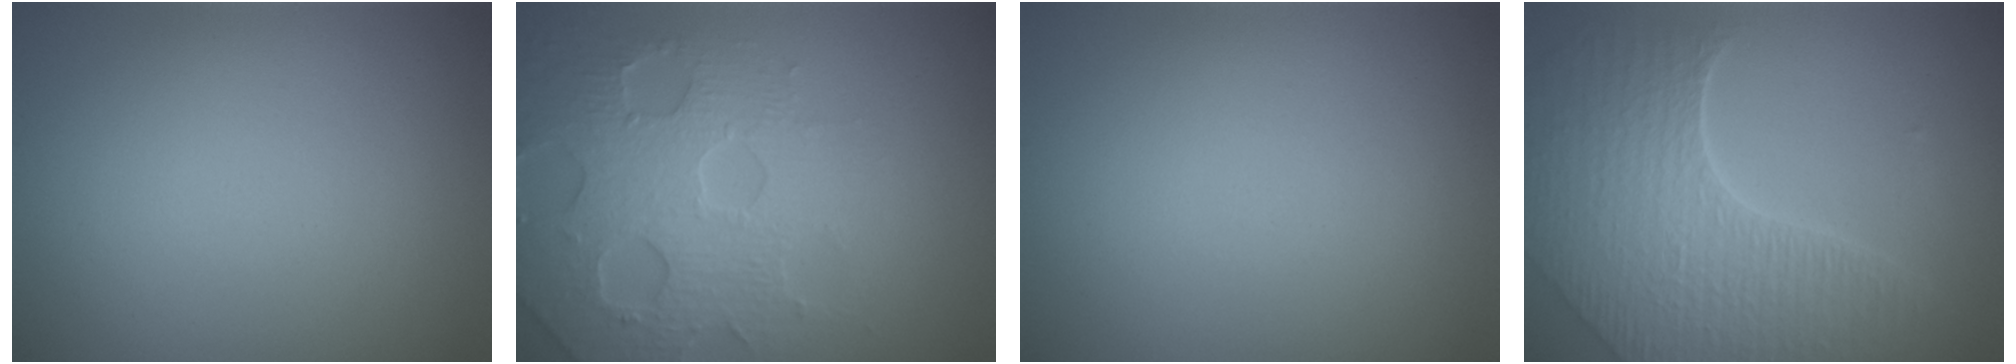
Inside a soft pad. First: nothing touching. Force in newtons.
{"total": 4.7, "press": 4.6, "slide": 1.0}
{"total": 0.0}
{"total": 7.6, "press": 5.5, "slide": 5.2}